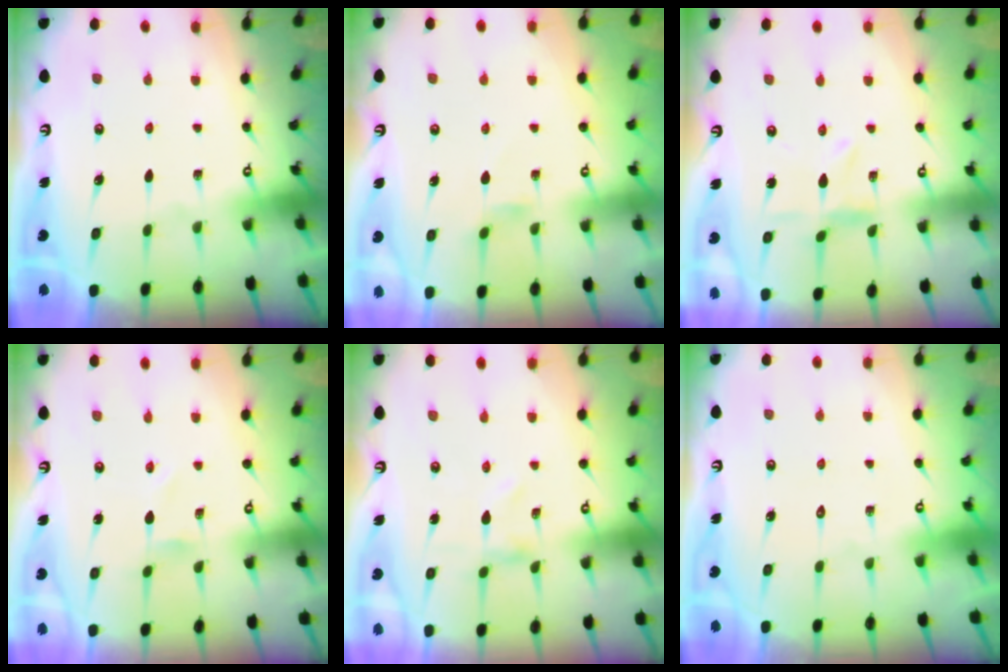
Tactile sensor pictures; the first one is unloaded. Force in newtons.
{"total": 0.9, "press": 0.8, "slide": 0.4}
{"total": 2.7, "press": 2.7, "slide": 0.4}
{"total": 0.0}
{"total": 0.0}
{"total": 1.7, "press": 1.7, "slide": 0.1}